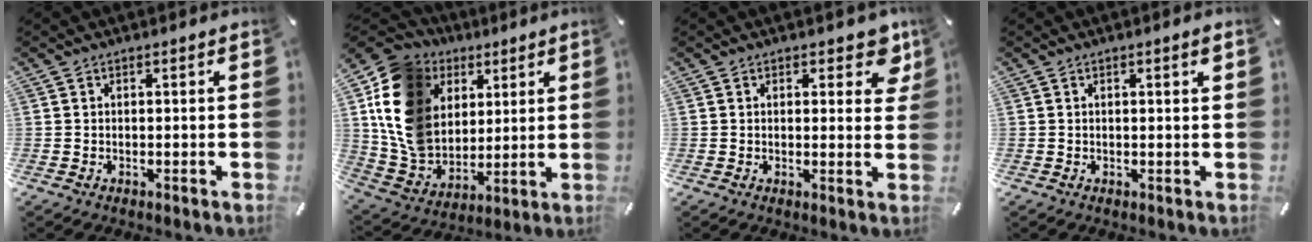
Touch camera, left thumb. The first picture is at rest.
{"total": 16.7, "force": [4.3, 14.3, 7.4], "torque": [-0.177, -0.016, 0.086]}
{"total": 6.0, "force": [3.3, 3.3, 3.8], "torque": [-0.026, -0.016, 0.049]}
{"total": 1.2, "force": [0.5, 0.2, 1.1], "torque": [-0.022, 0.001, 0.007]}